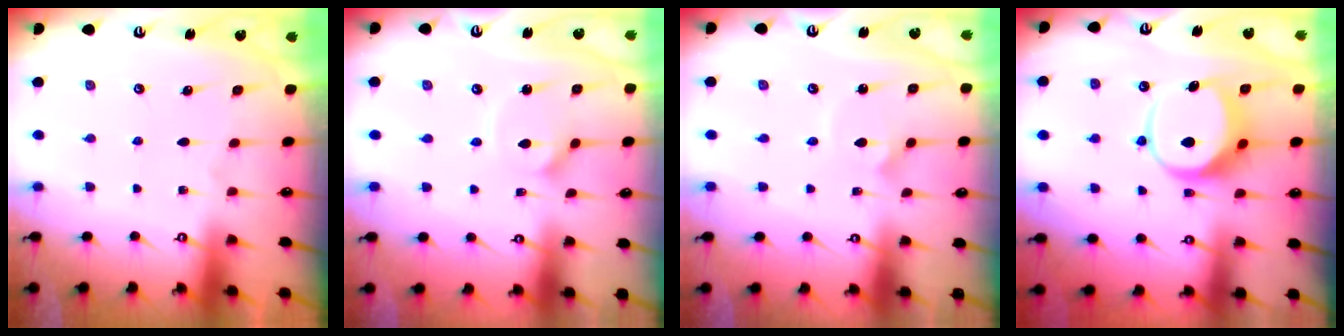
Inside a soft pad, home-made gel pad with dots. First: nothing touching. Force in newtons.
{"total": 5.7, "press": 5.7, "slide": 0.5}
{"total": 2.1, "press": 2.1, "slide": 0.0}
{"total": 9.6, "press": 9.6, "slide": 0.9}